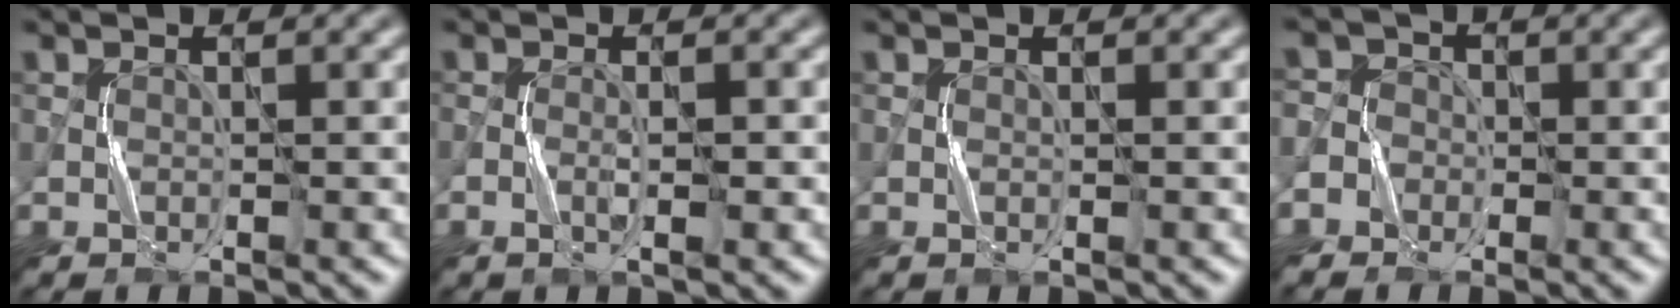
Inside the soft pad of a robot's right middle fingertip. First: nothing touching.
{"total": 1.2, "force": [-0.3, 0.1, 1.1], "torque": [-0.024, -0.001, -0.010]}
{"total": 0.0}
{"total": 3.4, "force": [-1.9, 2.7, 0.4], "torque": [0.007, 0.002, -0.049]}